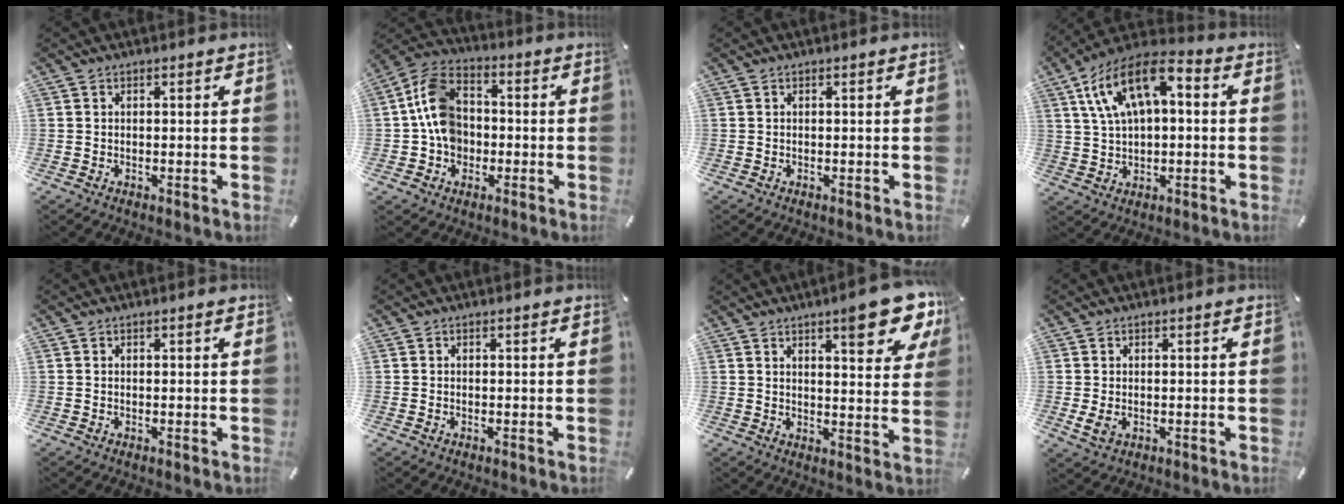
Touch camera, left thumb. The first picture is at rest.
{"total": 11.4, "force": [-0.9, 9.5, 6.2], "torque": [-0.151, 0.024, -0.016]}
{"total": 0.0}
{"total": 12.7, "force": [4.7, 7.3, 9.2], "torque": [-0.185, 0.000, 0.088]}
{"total": 0.0}
{"total": 0.0}
{"total": 14.0, "force": [8.4, 3.7, 10.6], "torque": [-0.136, -0.049, 0.130]}
{"total": 2.2, "force": [0.0, 1.5, 1.6], "torque": [-0.034, -0.005, -0.005]}